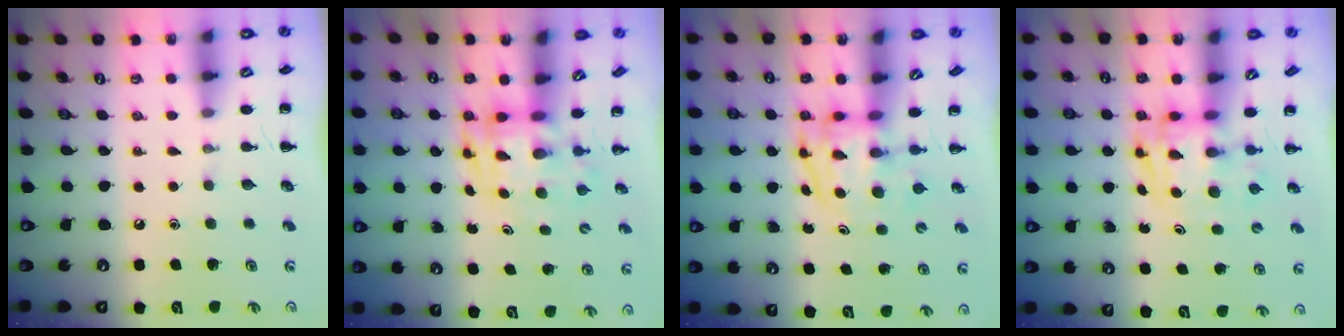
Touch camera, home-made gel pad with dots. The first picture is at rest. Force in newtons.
{"total": 3.6, "press": 3.5, "slide": 0.7}
{"total": 3.9, "press": 3.8, "slide": 0.6}
{"total": 2.9, "press": 2.8, "slide": 0.5}